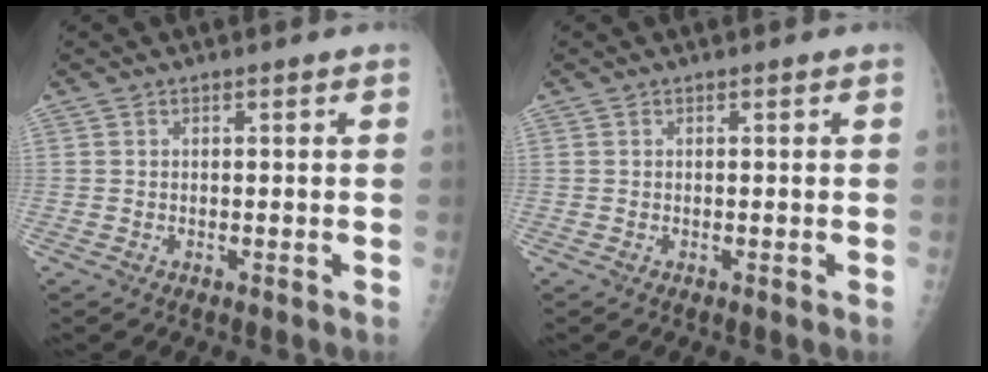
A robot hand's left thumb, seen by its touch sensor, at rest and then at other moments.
{"total": 0.0}